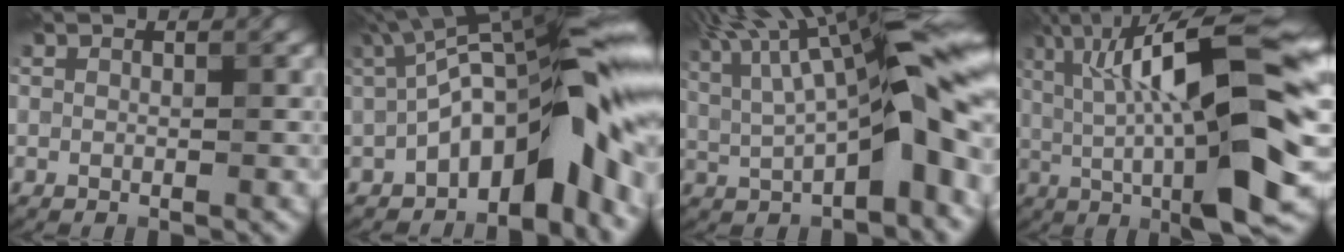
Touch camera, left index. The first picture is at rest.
{"total": 12.5, "force": [-2.2, 4.5, 11.4], "torque": [-0.158, 0.027, -0.051]}
{"total": 13.9, "force": [3.4, 3.3, 13.1], "torque": [-0.207, 0.022, 0.060]}
{"total": 16.1, "force": [1.5, 3.8, 15.6], "torque": [-0.248, 0.025, 0.016]}